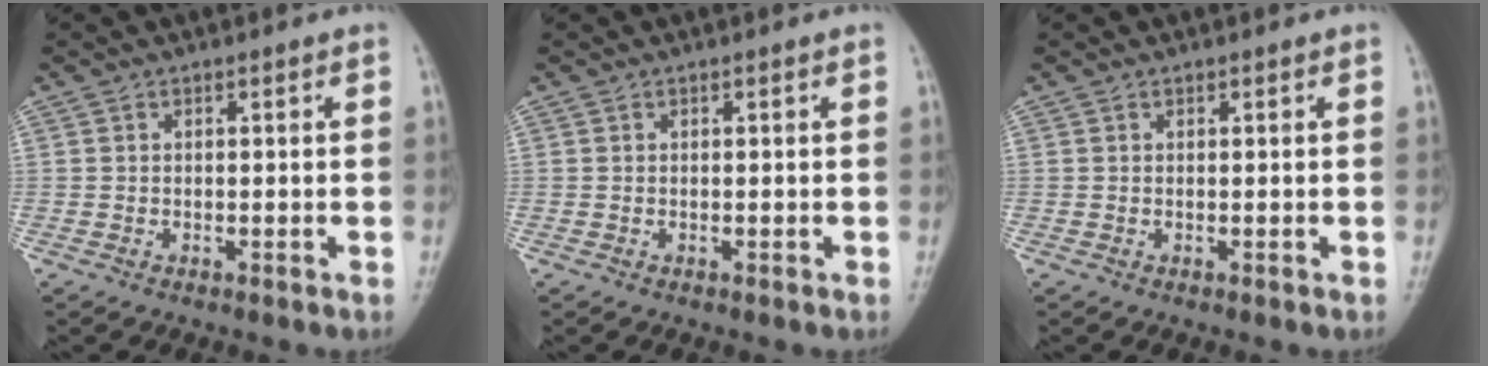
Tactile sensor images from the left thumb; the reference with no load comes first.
{"total": 0.0}
{"total": 0.0}